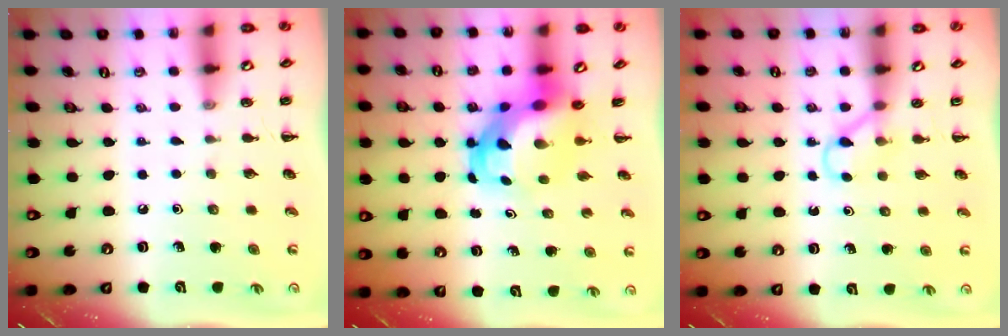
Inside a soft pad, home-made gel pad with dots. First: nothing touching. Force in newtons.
{"total": 6.4, "press": 6.1, "slide": 1.9}
{"total": 3.2, "press": 3.0, "slide": 0.9}